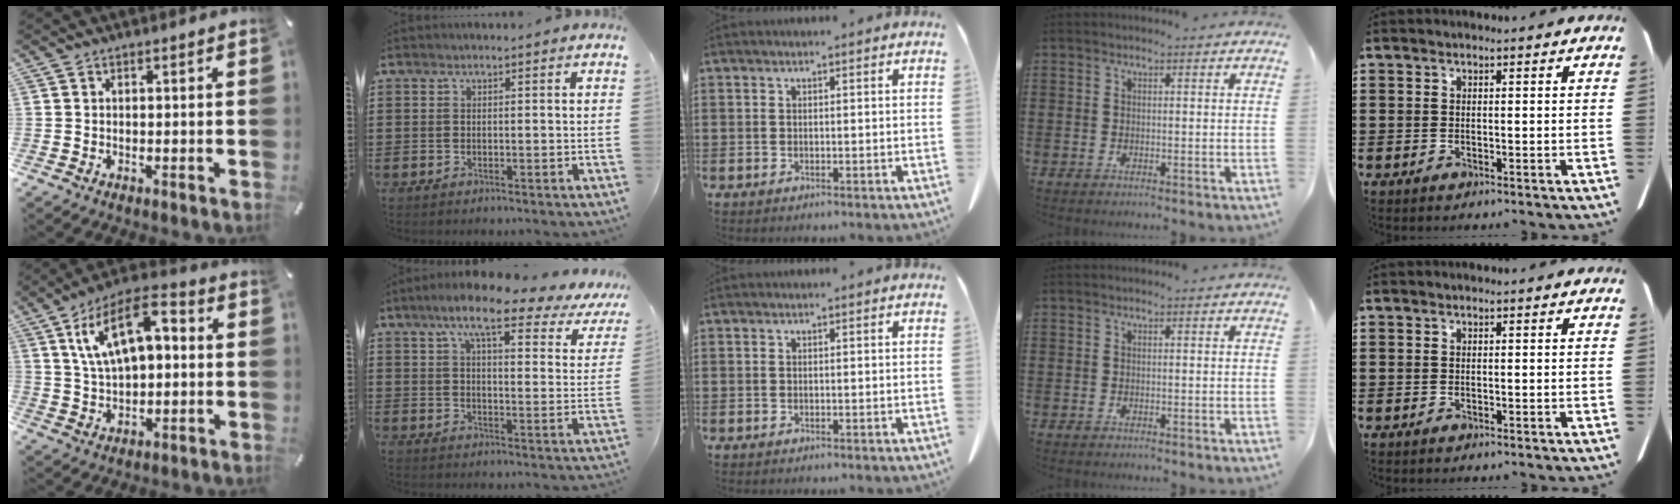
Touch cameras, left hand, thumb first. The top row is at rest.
{"thumb": {"total": 13.8, "force": [4.7, 7.7, 10.5], "torque": [-0.201, 0.003, 0.084]}, "index": {"total": 10.3, "force": [7.5, 1.7, 6.9], "torque": [-0.136, -0.031, 0.120]}}